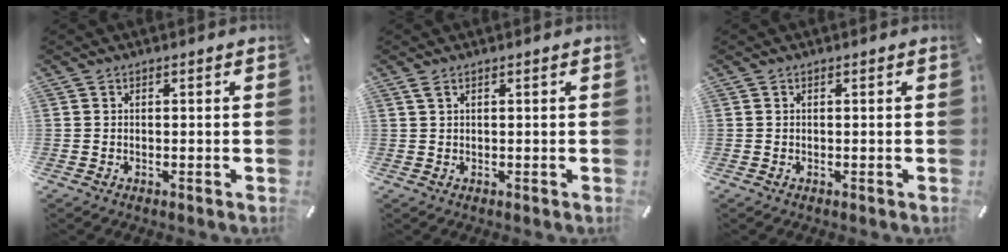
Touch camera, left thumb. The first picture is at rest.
{"total": 1.1, "force": [0.6, 0.2, 0.9], "torque": [-0.019, 0.001, 0.009]}
{"total": 0.0}